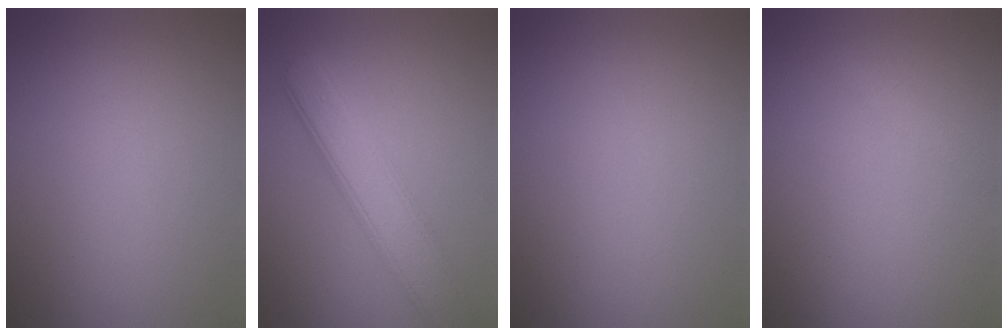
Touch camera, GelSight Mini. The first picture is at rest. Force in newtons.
{"total": 5.6, "press": 5.6, "slide": 0.1}
{"total": 0.0}
{"total": 0.5, "press": 0.5, "slide": 0.0}